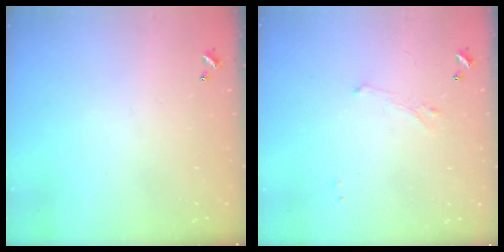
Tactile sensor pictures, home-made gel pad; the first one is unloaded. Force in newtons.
{"total": 1.4, "press": 1.3, "slide": 0.6}